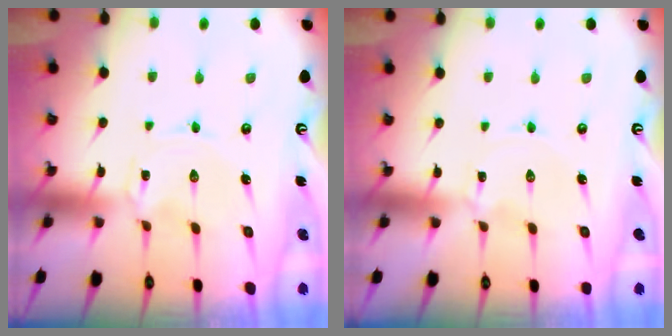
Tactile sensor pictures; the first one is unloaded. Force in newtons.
{"total": 0.0}